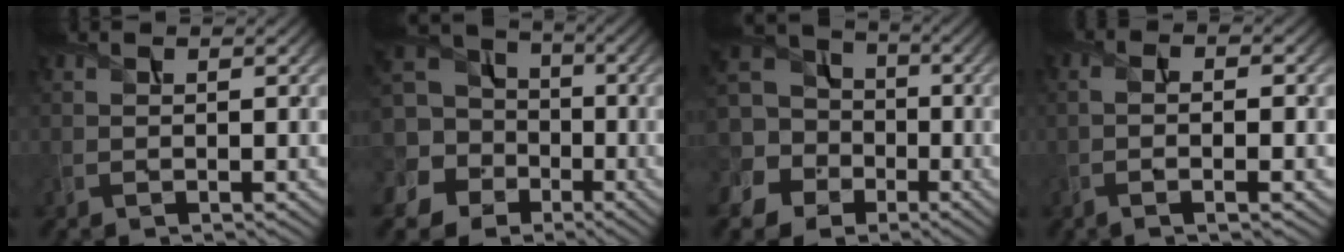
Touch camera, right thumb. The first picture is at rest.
{"total": 13.4, "force": [-2.0, 12.0, 5.6], "torque": [-0.209, 0.003, -0.062]}
{"total": 11.8, "force": [-1.9, 10.4, 5.1], "torque": [-0.175, 0.005, -0.068]}
{"total": 3.8, "force": [-0.9, 0.9, 3.5], "torque": [-0.060, 0.002, -0.022]}